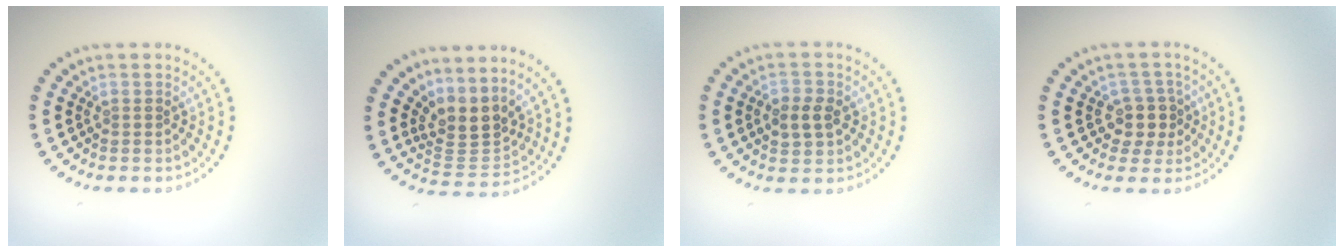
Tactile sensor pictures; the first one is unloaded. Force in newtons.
{"total": 3.4, "press": 2.5, "slide": 2.2}
{"total": 2.5, "press": 2.5, "slide": 0.2}
{"total": 2.6, "press": 2.2, "slide": 1.4}